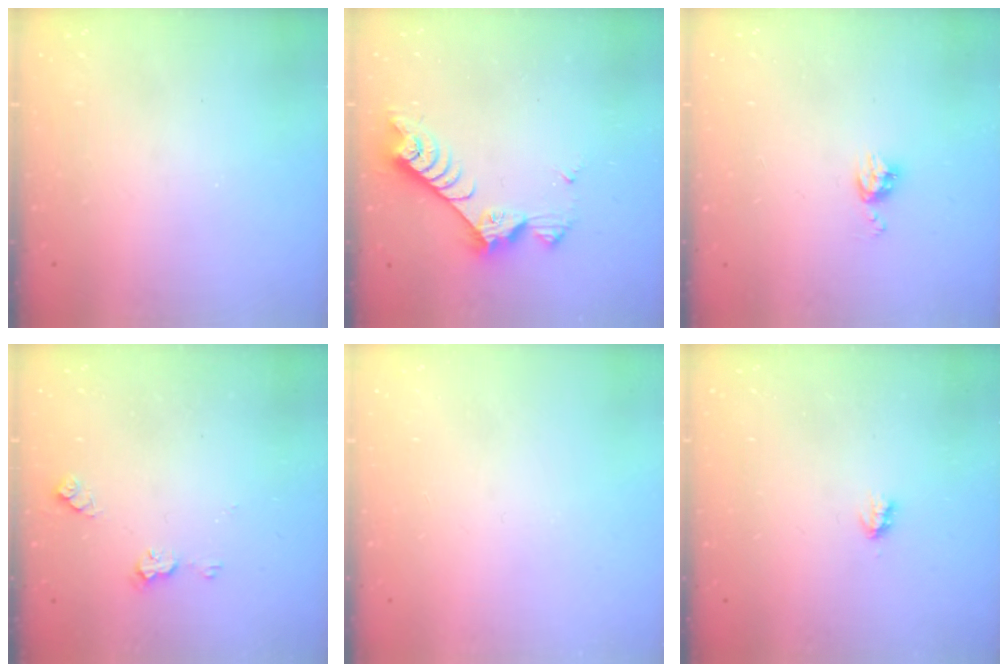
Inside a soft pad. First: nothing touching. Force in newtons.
{"total": 7.7, "press": 7.6, "slide": 1.2}
{"total": 6.1, "press": 6.1, "slide": 0.6}
{"total": 5.1, "press": 5.0, "slide": 0.6}
{"total": 0.0}
{"total": 1.7, "press": 1.7, "slide": 0.3}